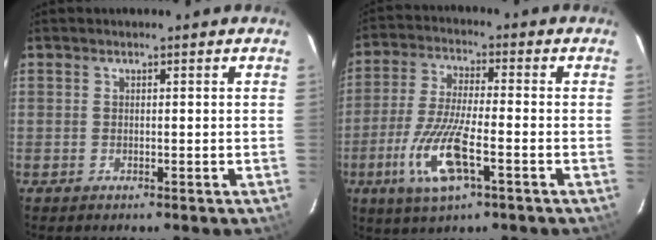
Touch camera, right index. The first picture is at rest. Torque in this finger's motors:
{"motor_torque": [1.24, -0.90, 0.66, 0.18]}